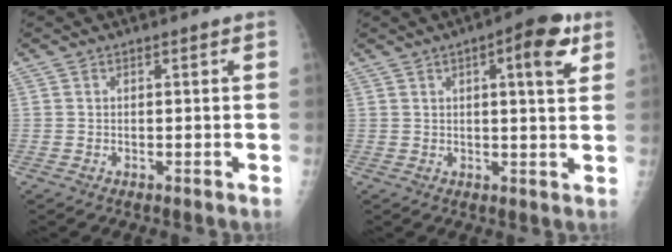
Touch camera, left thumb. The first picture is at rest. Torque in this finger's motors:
{"motor_torque": [-0.31, 0.06, -0.17, -0.27, 0.11]}